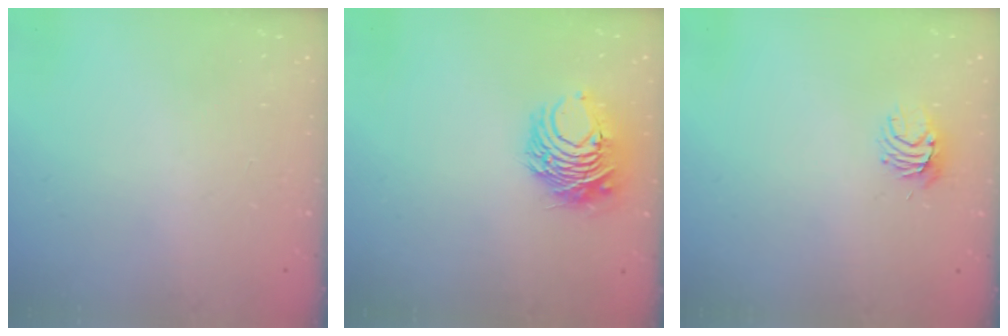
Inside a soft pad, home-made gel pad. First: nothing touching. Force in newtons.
{"total": 8.9, "press": 8.9, "slide": 0.7}
{"total": 5.4, "press": 5.4, "slide": 0.6}